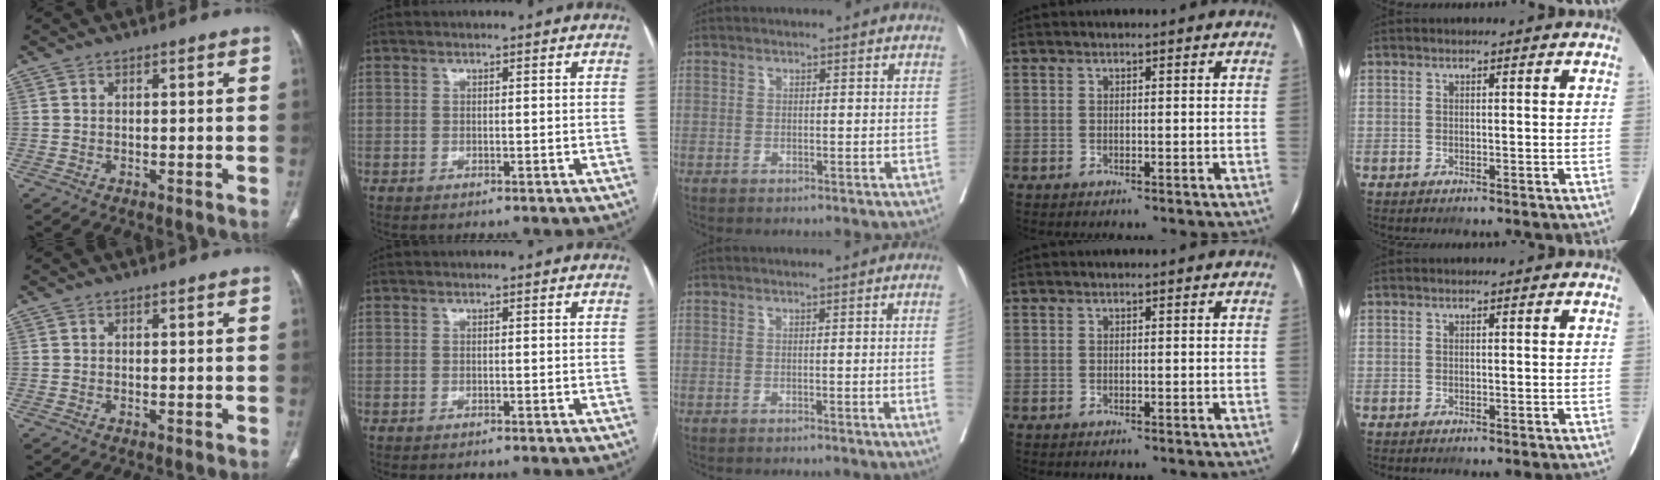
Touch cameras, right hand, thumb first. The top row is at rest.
{"middle": {"total": 3.1, "force": [-0.7, -1.1, 2.8], "torque": [-0.041, -0.004, -0.009]}}